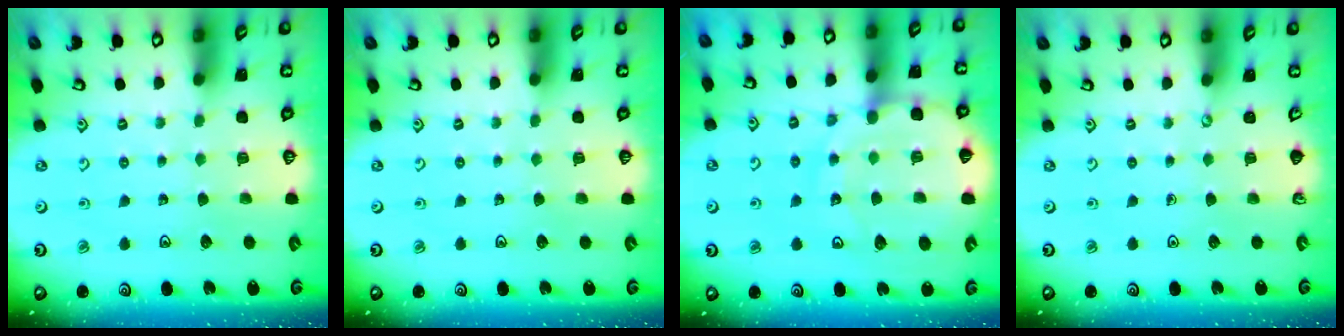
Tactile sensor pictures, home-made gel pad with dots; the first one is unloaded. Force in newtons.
{"total": 0.0}
{"total": 15.6, "press": 15.4, "slide": 1.9}
{"total": 0.0}